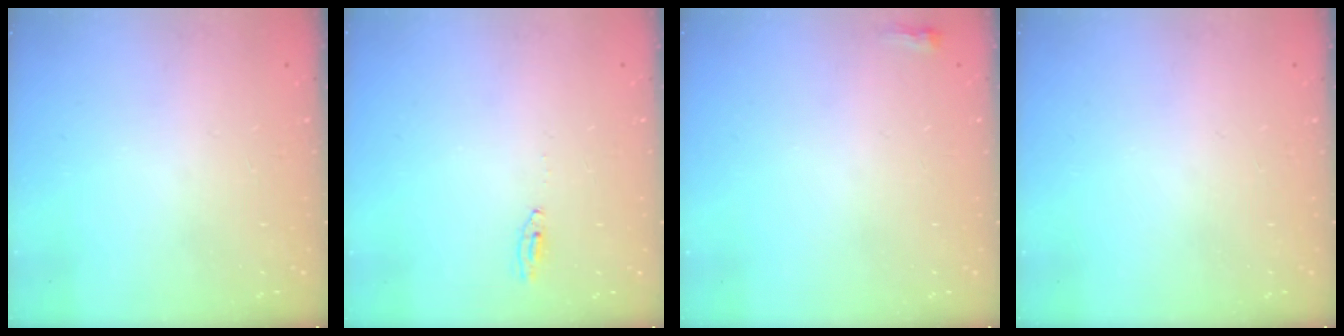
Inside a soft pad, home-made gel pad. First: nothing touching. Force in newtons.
{"total": 2.0, "press": 2.0, "slide": 0.2}
{"total": 2.2, "press": 2.2, "slide": 0.6}
{"total": 0.0}